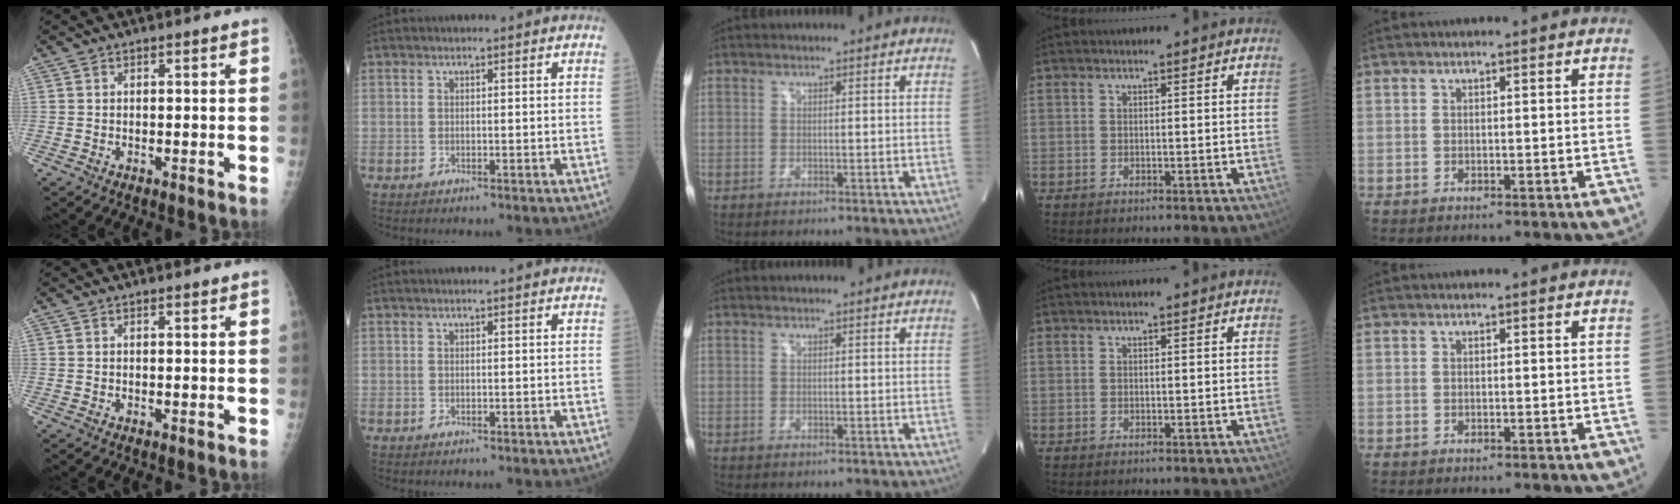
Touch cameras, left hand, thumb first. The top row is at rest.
{"thumb": {"total": 0.6, "force": [0.4, 0.2, 0.3], "torque": [-0.006, -0.002, 0.006]}, "index": {"total": 1.1, "force": [1.0, 0.1, 0.5], "torque": [-0.001, 0.017, 0.016]}}